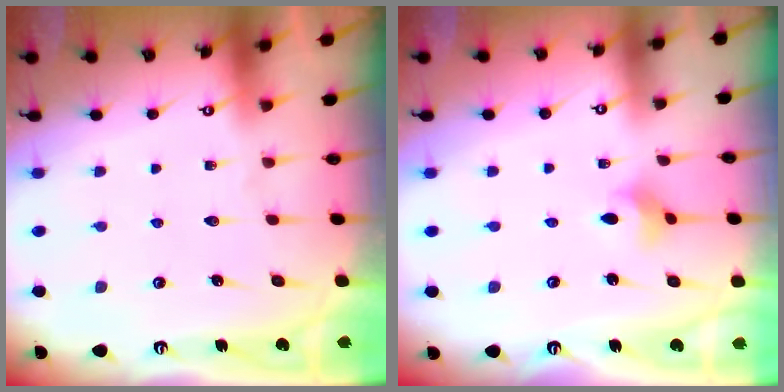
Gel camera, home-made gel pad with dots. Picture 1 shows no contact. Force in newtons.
{"total": 3.0, "press": 2.9, "slide": 0.7}